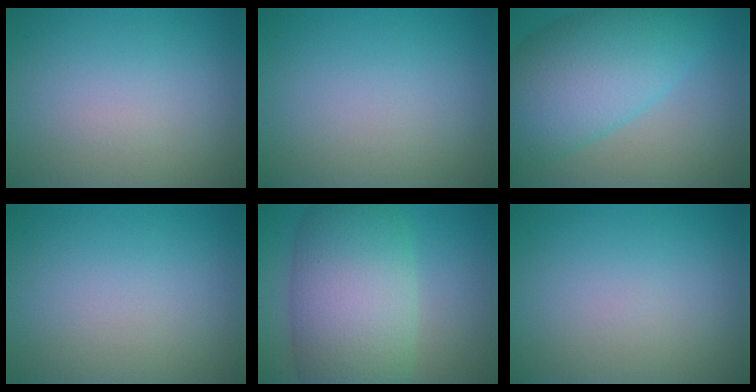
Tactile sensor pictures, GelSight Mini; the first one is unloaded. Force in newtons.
{"total": 0.0}
{"total": 10.3, "press": 10.3, "slide": 0.4}
{"total": 0.0}
{"total": 10.8, "press": 10.8, "slide": 0.5}
{"total": 0.0}